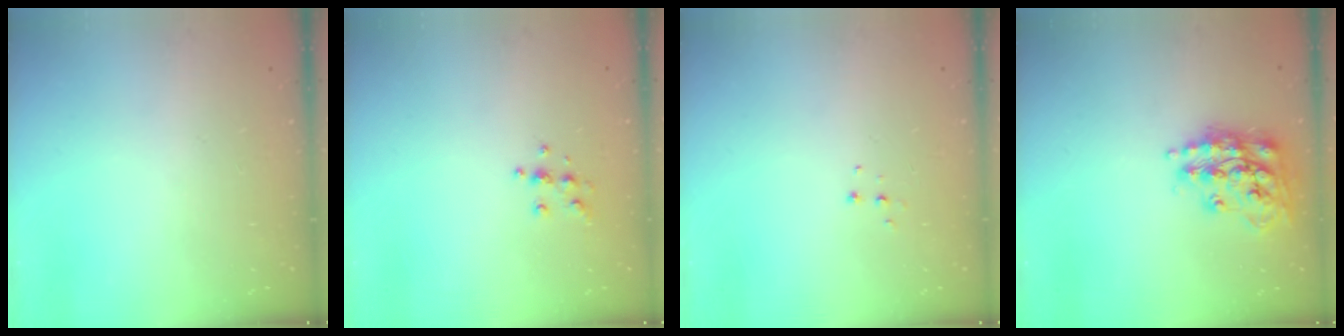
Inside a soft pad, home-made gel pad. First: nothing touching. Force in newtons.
{"total": 6.2, "press": 6.2, "slide": 0.6}
{"total": 4.5, "press": 4.5, "slide": 0.4}
{"total": 16.5, "press": 16.5, "slide": 1.1}